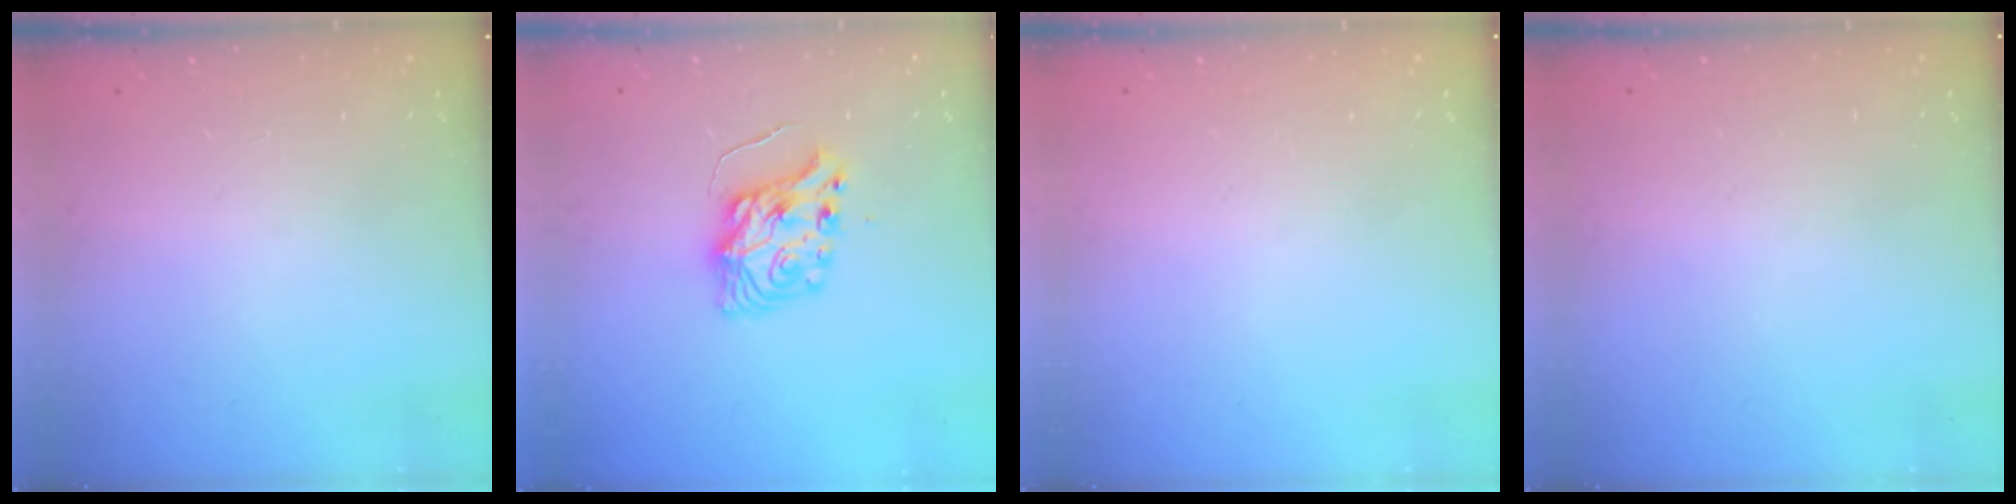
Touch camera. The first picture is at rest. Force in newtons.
{"total": 8.1, "press": 8.0, "slide": 0.7}
{"total": 0.0}
{"total": 0.0}